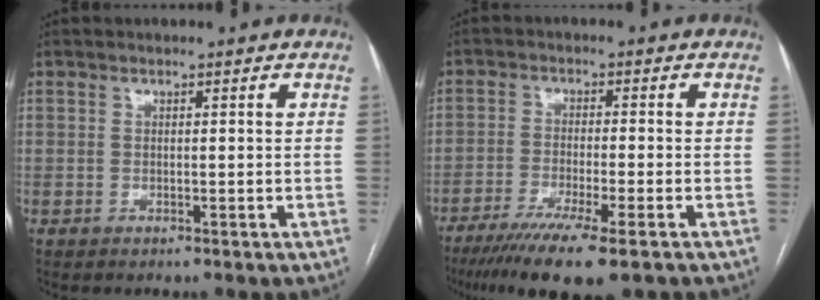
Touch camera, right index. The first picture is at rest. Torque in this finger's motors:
{"motor_torque": [0.42, -0.44, 0.63, 0.16]}